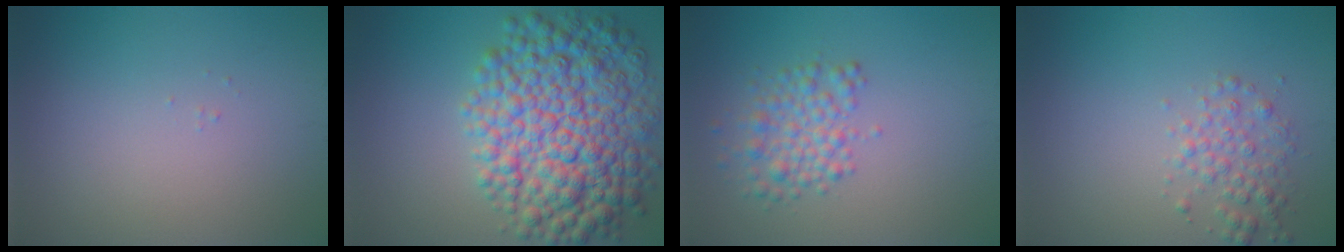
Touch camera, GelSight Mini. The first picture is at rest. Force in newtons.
{"total": 11.2, "press": 11.2, "slide": 0.1}
{"total": 3.1, "press": 3.1, "slide": 0.0}
{"total": 2.2, "press": 2.2, "slide": 0.0}